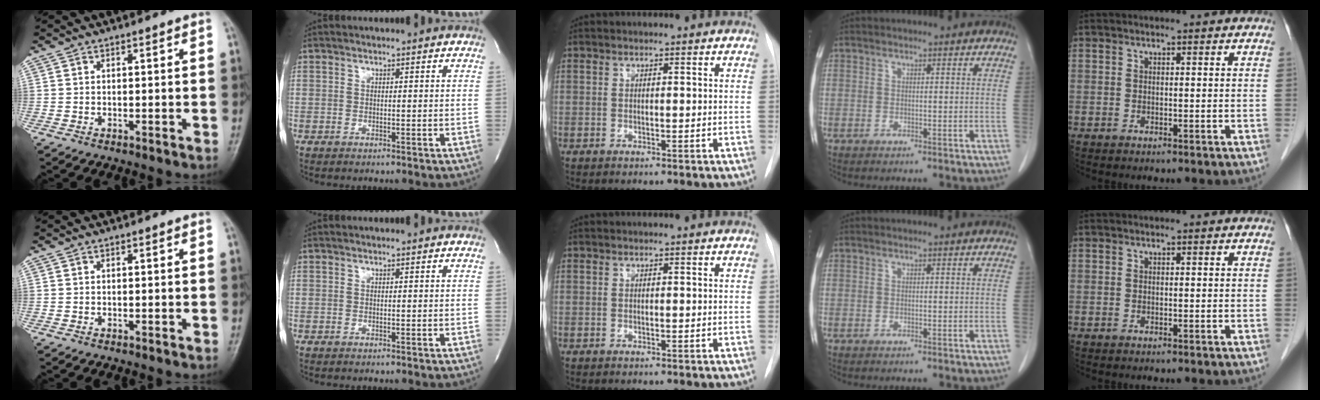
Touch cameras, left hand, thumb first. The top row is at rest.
{}